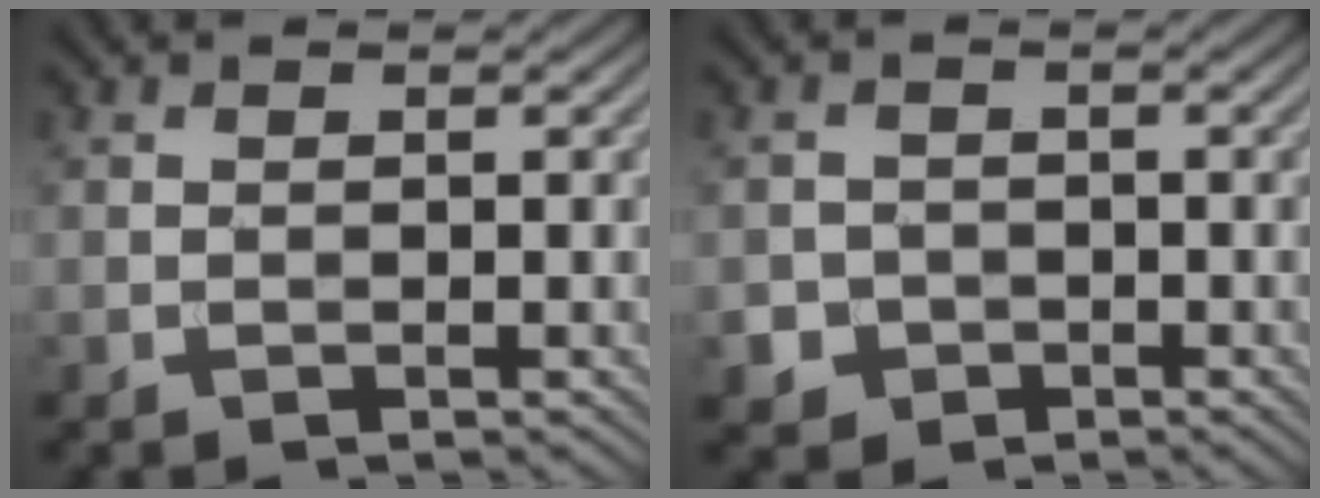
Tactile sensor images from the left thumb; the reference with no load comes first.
{"total": 2.7, "force": [-1.2, 2.3, 0.5], "torque": [-0.006, -0.004, -0.026]}